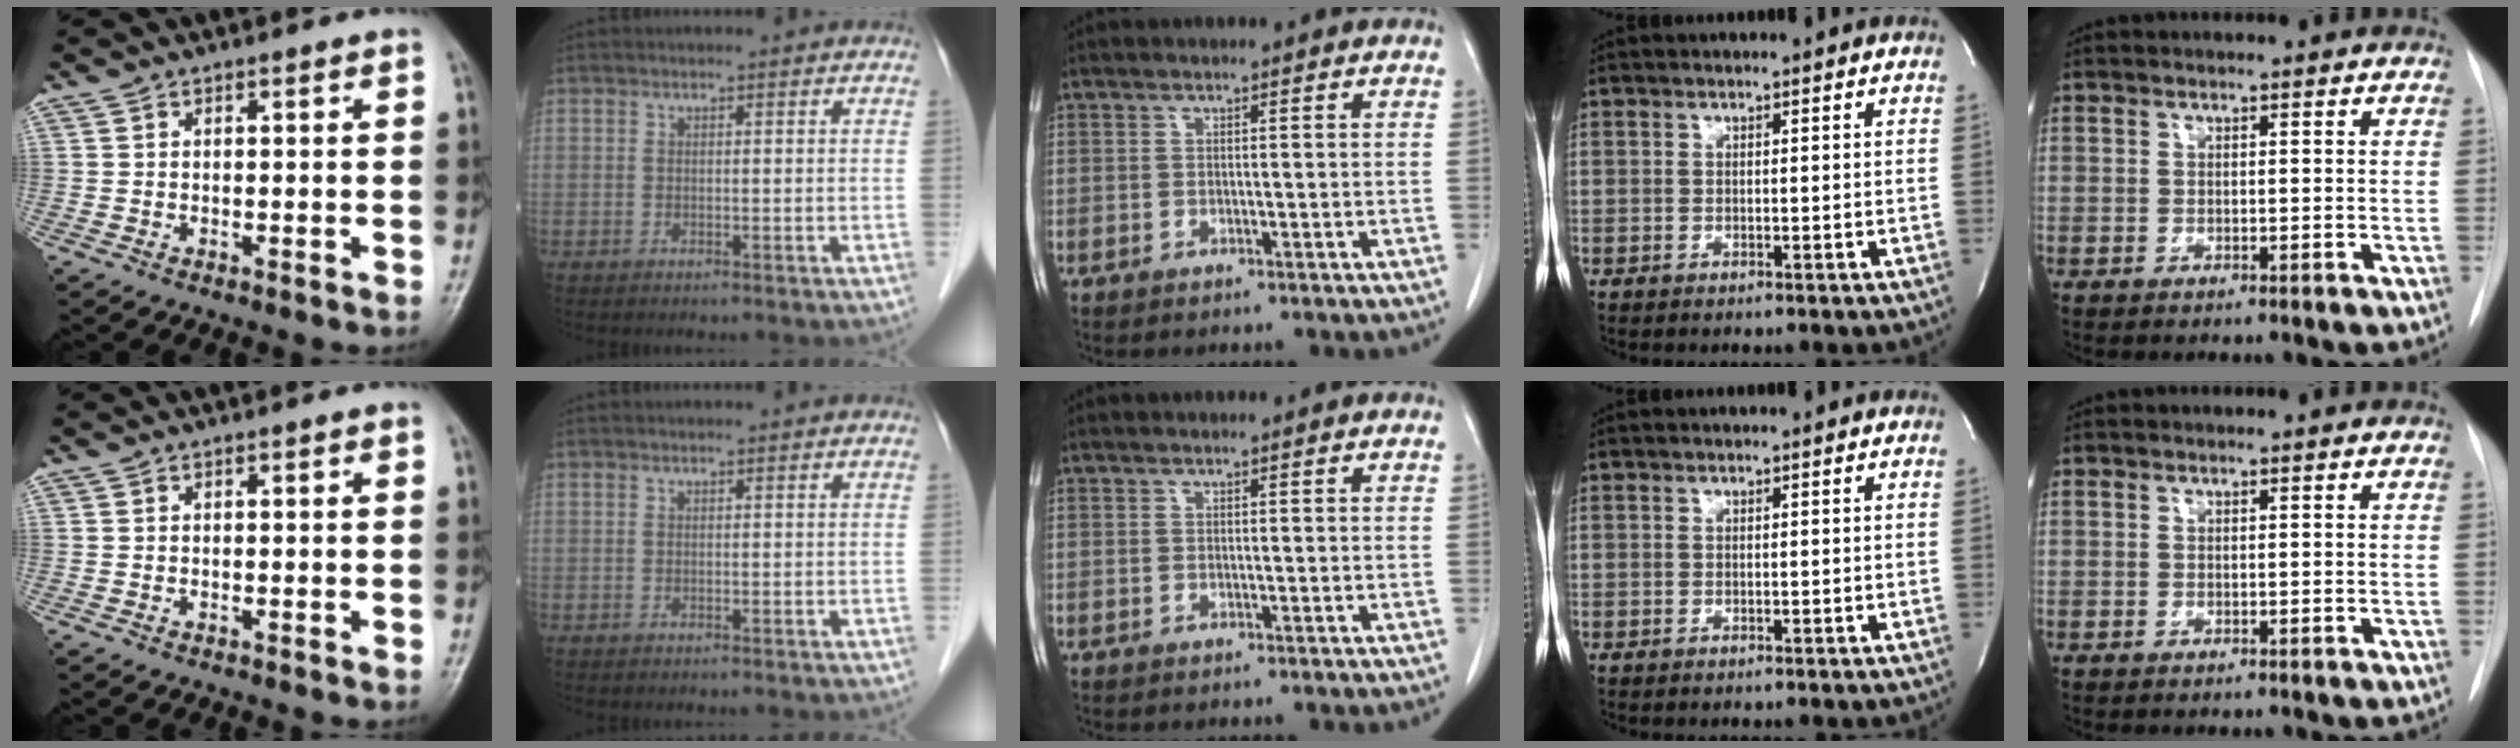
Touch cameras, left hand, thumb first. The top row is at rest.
{}